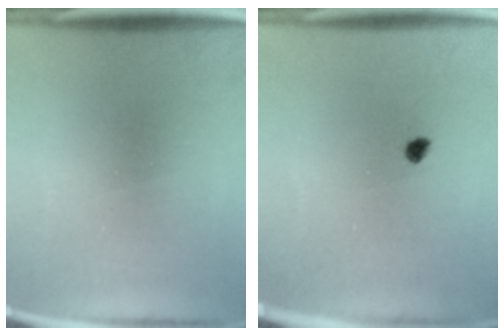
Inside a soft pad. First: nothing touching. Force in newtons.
{"total": 1.3}